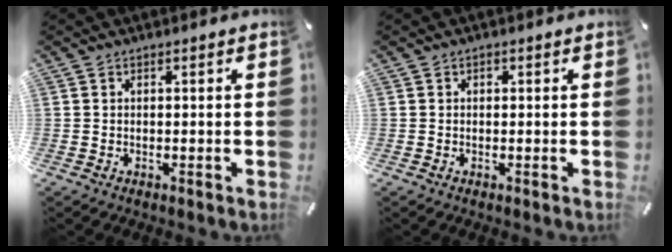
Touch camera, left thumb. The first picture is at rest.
{"total": 0.5, "force": [0.1, 0.5, 0.2], "torque": [-0.001, 0.004, 0.000]}